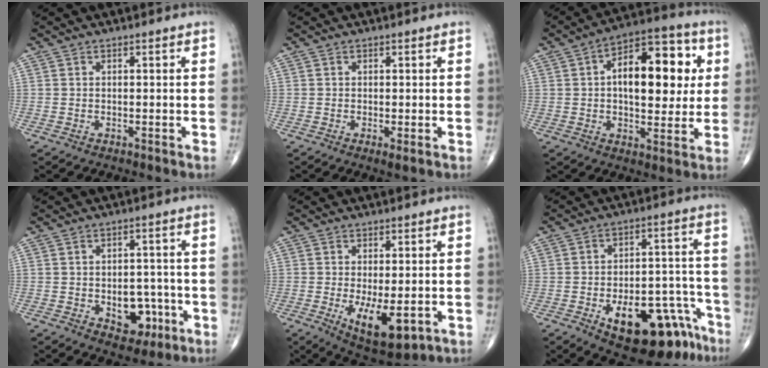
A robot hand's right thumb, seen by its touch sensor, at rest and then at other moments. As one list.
[{"total": 1.3, "force": [-0.4, 0.3, 1.2], "torque": [-0.025, -0.006, -0.009]}, {"total": 17.5, "force": [2.8, 9.1, 14.6], "torque": [-0.174, 0.013, 0.034]}, {"total": 7.9, "force": [-2.4, 5.4, 5.3], "torque": [-0.034, 0.020, -0.022]}, {"total": 10.0, "force": [-2.5, 4.2, 8.7], "torque": [-0.134, -0.018, -0.026]}, {"total": 18.0, "force": [-9.9, 8.5, 12.5], "torque": [-0.120, 0.076, -0.128]}]